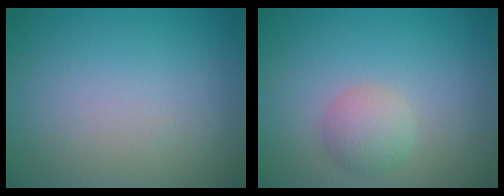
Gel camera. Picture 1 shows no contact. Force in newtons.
{"total": 2.3, "press": 2.3, "slide": 0.1}